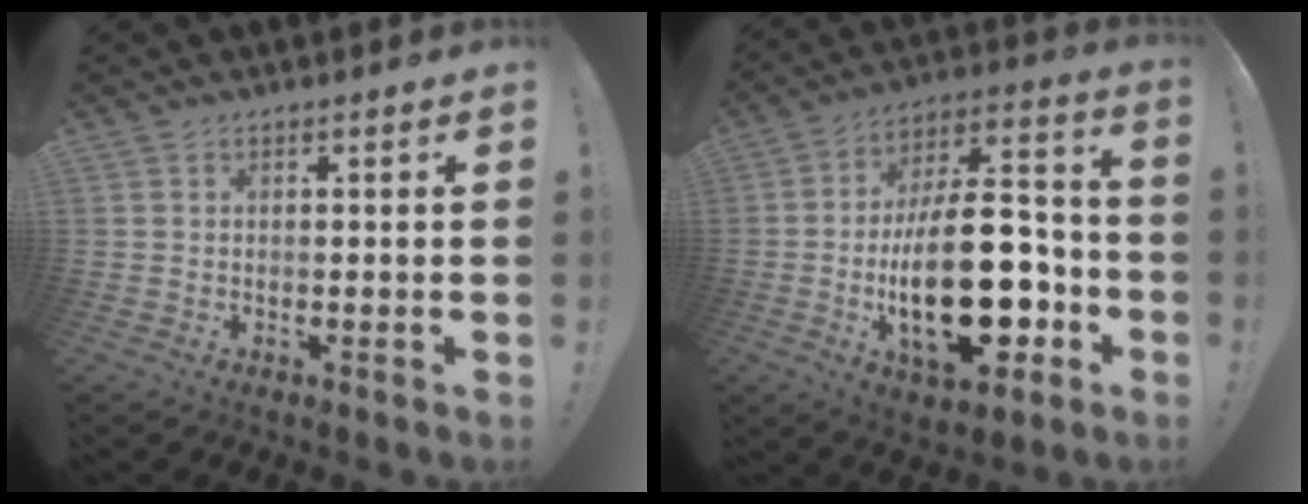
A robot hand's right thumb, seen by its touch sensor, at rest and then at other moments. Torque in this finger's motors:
{"motor_torque": [2.04, 2.96, 1.62, -1.14, 0.64]}